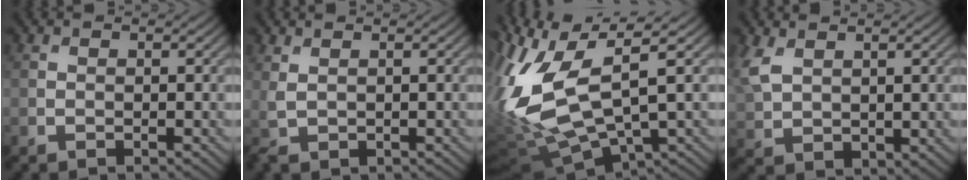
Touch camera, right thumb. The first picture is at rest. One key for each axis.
{"total": 1.4, "fx": 0.8, "fy": 0.5, "fz": 1.0, "tx": -0.033, "ty": -0.001, "tz": 0.018}
{"total": 15.0, "fx": 1.1, "fy": 5.9, "fz": 13.8, "tx": -0.327, "ty": 0.002, "tz": 0.029}
{"total": 5.8, "fx": 2.7, "fy": 3.4, "fz": 3.9, "tx": -0.117, "ty": 0.000, "tz": 0.060}